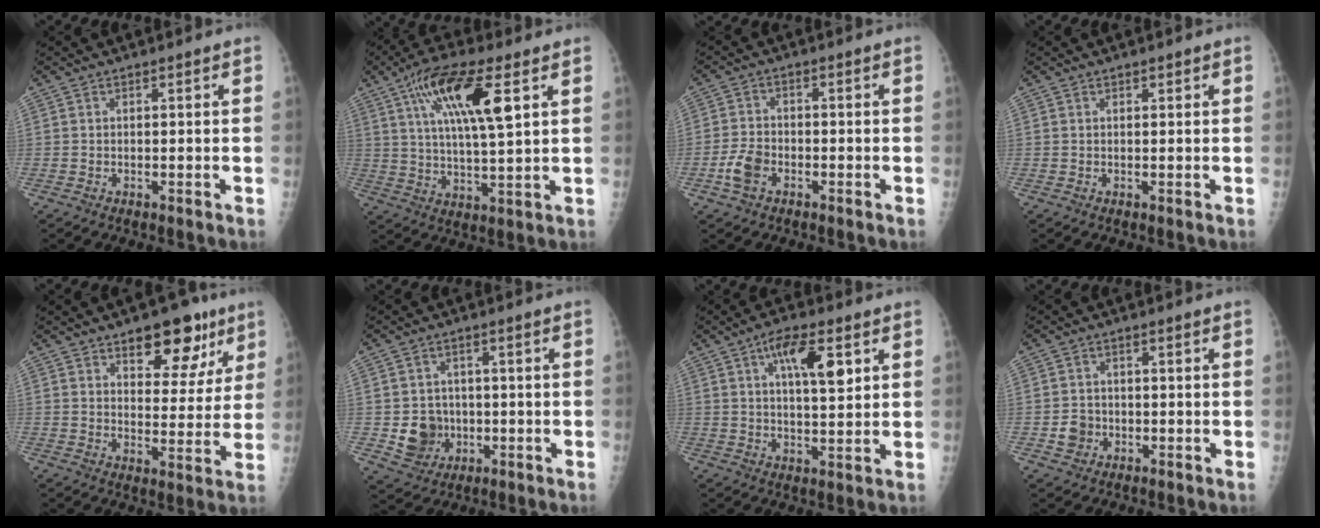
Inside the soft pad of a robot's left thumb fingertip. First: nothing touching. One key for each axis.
{"total": 15.2, "fx": 6.0, "fy": 4.1, "fz": 13.4, "tx": -0.244, "ty": -0.009, "tz": 0.104}
{"total": 4.8, "fx": -2.3, "fy": 3.1, "fz": 2.9, "tx": -0.057, "ty": 0.012, "tz": -0.046}
{"total": 0.6, "fx": 0.4, "fy": 0.3, "fz": 0.3, "tx": -0.001, "ty": -0.001, "tz": 0.005}
{"total": 13.0, "fx": 7.6, "fy": 6.6, "fz": 8.2, "tx": -0.057, "ty": -0.035, "tz": 0.106}
{"total": 7.0, "fx": -1.1, "fy": 6.4, "fz": 2.6, "tx": -0.011, "ty": 0.007, "tz": -0.010}
{"total": 9.7, "fx": 3.8, "fy": 3.5, "fz": 8.2, "tx": -0.120, "ty": -0.011, "tz": 0.061}
{"total": 3.4, "fx": -1.1, "fy": 3.0, "fz": 1.0, "tx": -0.001, "ty": 0.008, "tz": -0.018}